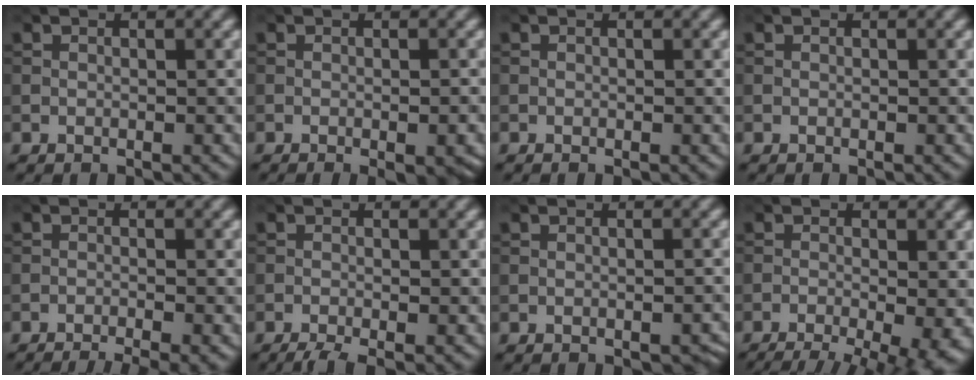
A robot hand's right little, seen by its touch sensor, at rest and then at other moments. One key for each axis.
{"total": 4.6, "fx": -1.9, "fy": 1.6, "fz": 3.9, "tx": -0.031, "ty": -0.010, "tz": -0.008}
{"total": 0.0}
{"total": 0.0}
{"total": 4.1, "fx": -2.8, "fy": 0.9, "fz": 2.9, "tx": -0.037, "ty": -0.002, "tz": -0.047}
{"total": 2.4, "fx": -1.7, "fy": 0.4, "fz": 1.6, "tx": -0.031, "ty": -0.006, "tz": -0.037}
{"total": 1.7, "fx": -1.0, "fy": 0.6, "fz": 1.2, "tx": -0.012, "ty": -0.001, "tz": -0.005}
{"total": 10.9, "fx": -6.1, "fy": 3.7, "fz": 8.2, "tx": -0.104, "ty": -0.020, "tz": -0.074}